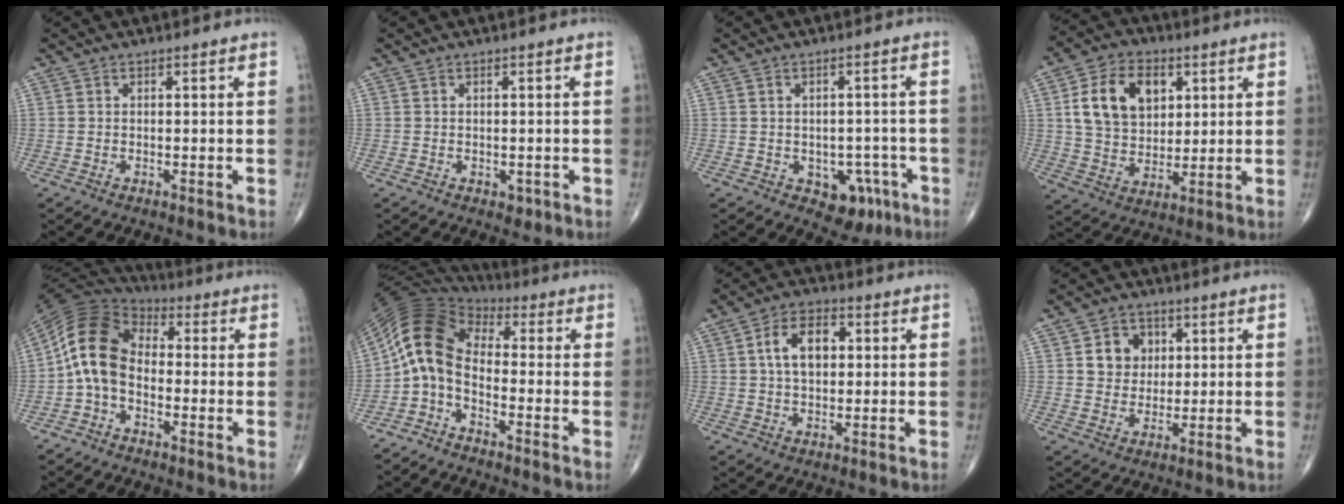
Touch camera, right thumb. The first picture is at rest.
{"total": 1.3, "force": [-0.4, 1.0, 0.7], "torque": [0.000, 0.001, 0.001]}
{"total": 7.1, "force": [-3.1, 5.0, 4.0], "torque": [-0.014, 0.022, -0.030]}
{"total": 14.1, "force": [4.3, 10.0, 9.1], "torque": [-0.128, -0.007, 0.078]}
{"total": 11.6, "force": [-1.7, 8.1, 8.1], "torque": [-0.141, 0.038, -0.047]}
{"total": 9.9, "force": [-1.7, 6.2, 7.5], "torque": [-0.134, 0.054, -0.053]}
{"total": 9.0, "force": [1.7, 5.7, 6.7], "torque": [-0.103, 0.012, 0.026]}
{"total": 7.0, "force": [1.8, 6.1, 3.0], "torque": [-0.014, -0.004, 0.031]}